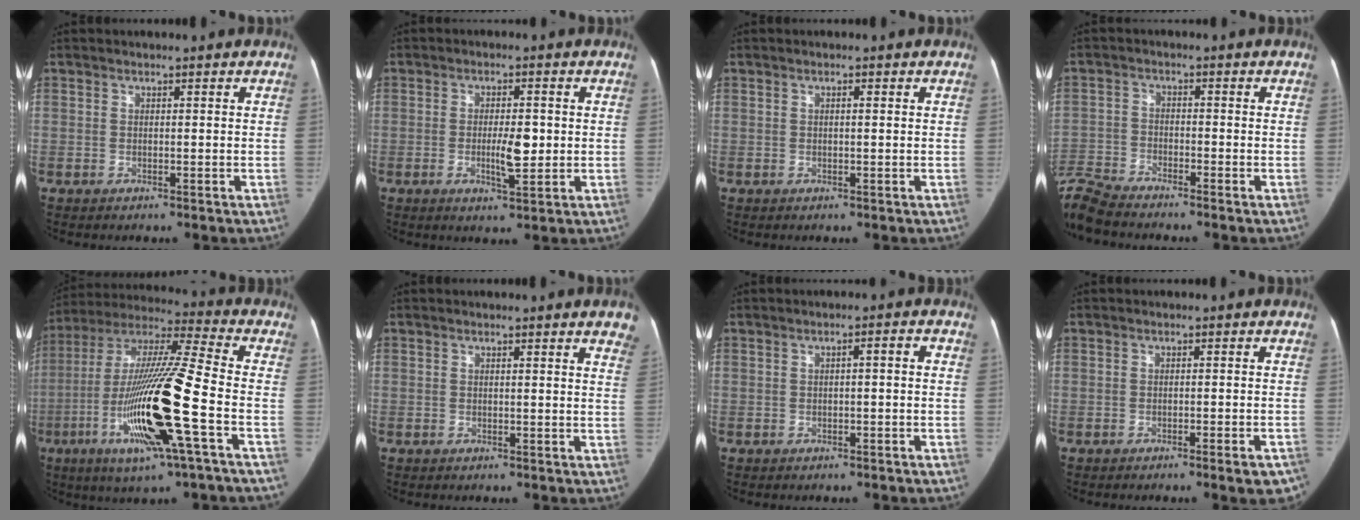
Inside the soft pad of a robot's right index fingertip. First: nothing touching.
{"total": 4.9, "force": [-0.4, 1.3, 4.7], "torque": [-0.076, -0.003, -0.003]}
{"total": 0.7, "force": [0.2, 0.1, 0.7], "torque": [-0.012, 0.002, 0.001]}
{"total": 7.6, "force": [-7.4, 0.8, 1.4], "torque": [-0.039, -0.012, -0.147]}
{"total": 20.5, "force": [-6.0, 0.4, 19.6], "torque": [-0.397, -0.018, -0.115]}
{"total": 4.6, "force": [3.6, 1.0, 2.7], "torque": [-0.017, -0.007, 0.017]}
{"total": 1.7, "force": [-0.1, 0.3, 1.7], "torque": [-0.022, 0.011, -0.003]}
{"total": 3.8, "force": [-2.6, 0.5, 2.7], "torque": [-0.019, 0.000, -0.034]}